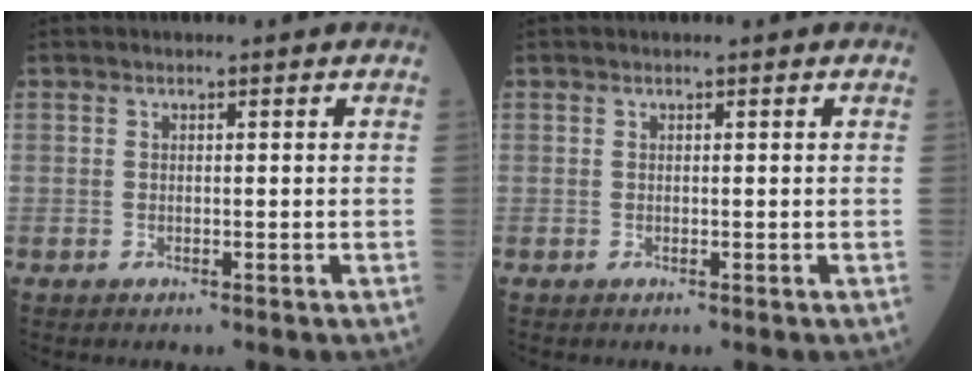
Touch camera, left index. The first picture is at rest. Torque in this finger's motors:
{"motor_torque": [-0.17, 0.17, 0.00, 0.00]}